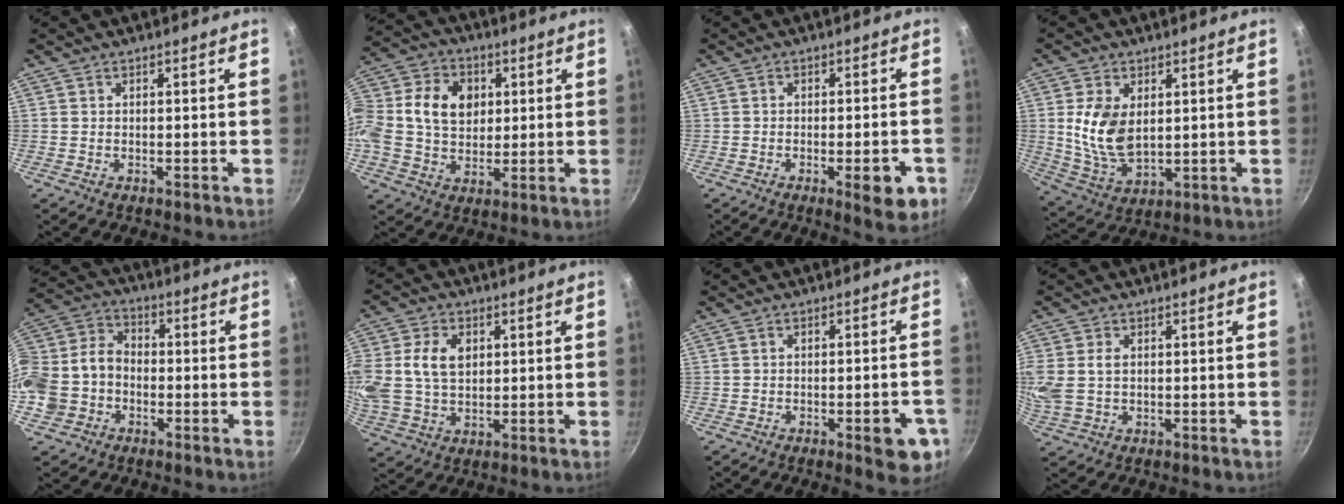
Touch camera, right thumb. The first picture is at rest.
{"total": 18.7, "force": [2.9, 14.2, 11.9], "torque": [-0.232, 0.033, 0.040]}
{"total": 7.7, "force": [-3.2, 2.2, 6.7], "torque": [-0.068, 0.007, -0.038]}
{"total": 10.9, "force": [1.9, 6.7, 8.4], "torque": [-0.158, -0.022, 0.047]}
{"total": 15.5, "force": [-4.0, 12.6, 8.2], "torque": [-0.168, 0.059, -0.083]}
{"total": 13.7, "force": [2.6, 9.9, 9.0], "torque": [-0.188, 0.015, 0.050]}
{"total": 7.8, "force": [-3.1, 2.6, 6.7], "torque": [-0.061, 0.011, -0.035]}
{"total": 7.6, "force": [1.0, 5.3, 5.3], "torque": [-0.114, 0.002, 0.020]}